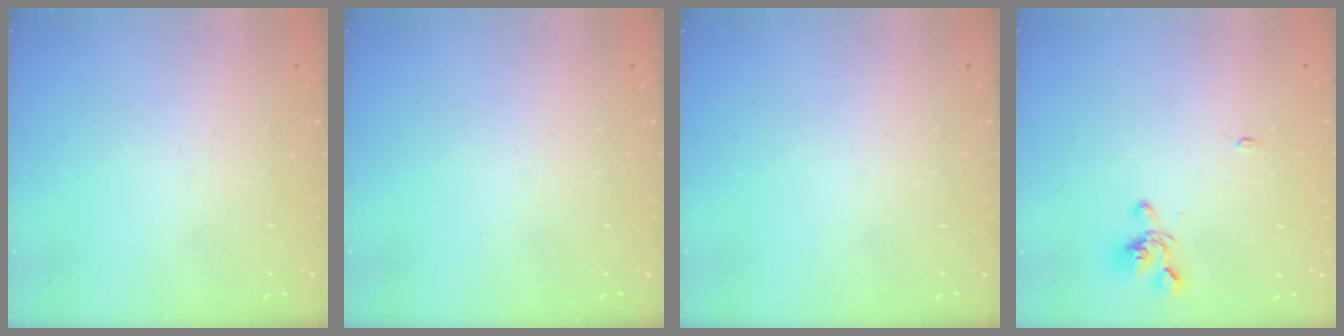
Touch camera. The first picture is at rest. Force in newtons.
{"total": 0.0}
{"total": 0.0}
{"total": 2.2, "press": 2.0, "slide": 0.8}